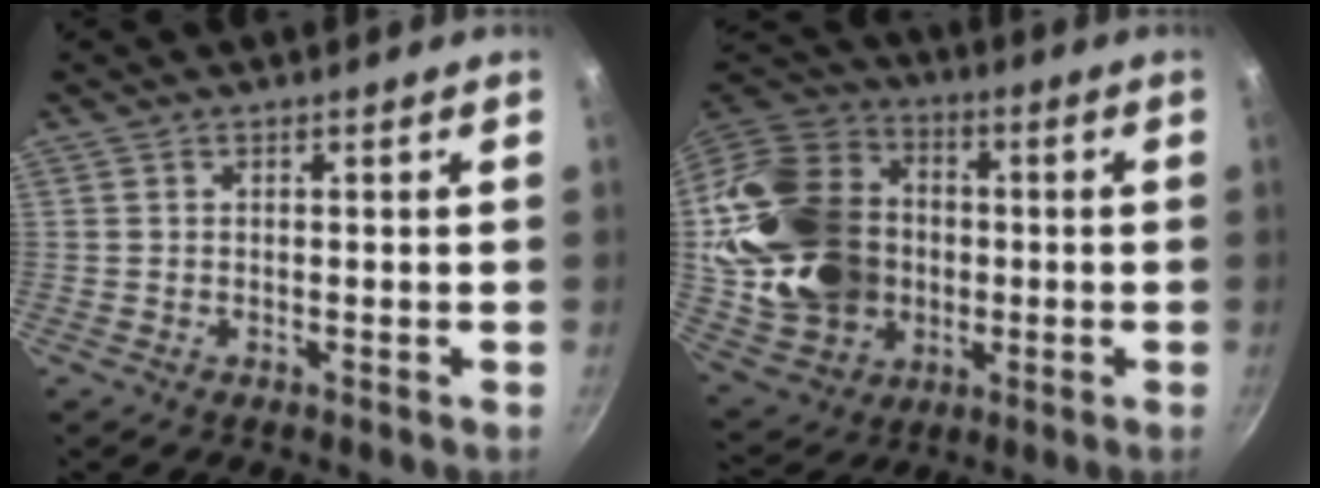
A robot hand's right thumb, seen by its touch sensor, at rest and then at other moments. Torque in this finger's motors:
{"motor_torque": [1.51, 3.50, 0.91, 0.85, 0.24]}